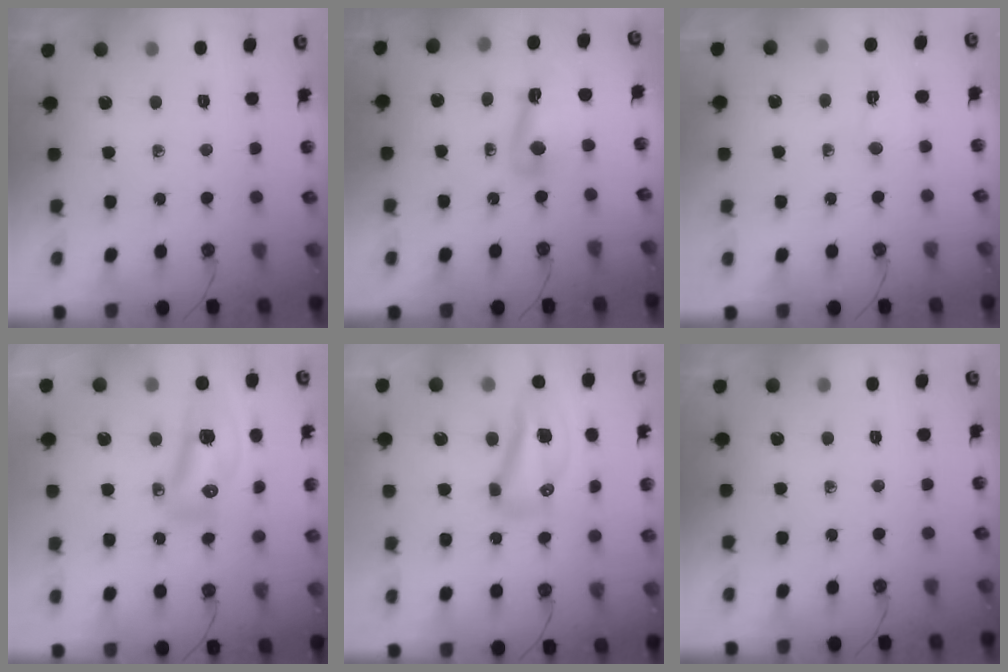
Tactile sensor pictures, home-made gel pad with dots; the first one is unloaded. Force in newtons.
{"total": 11.0, "press": 8.1, "slide": 7.4}
{"total": 2.3, "press": 2.3, "slide": 0.5}
{"total": 12.9, "press": 12.9, "slide": 1.5}
{"total": 21.3, "press": 14.3, "slide": 15.7}
{"total": 0.0}